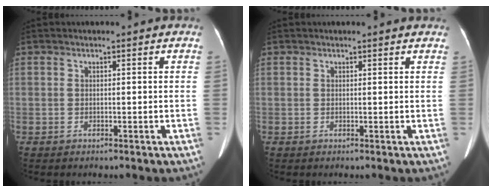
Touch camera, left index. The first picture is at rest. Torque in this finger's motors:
{"motor_torque": [0.23, -0.03, -0.08, -0.02]}